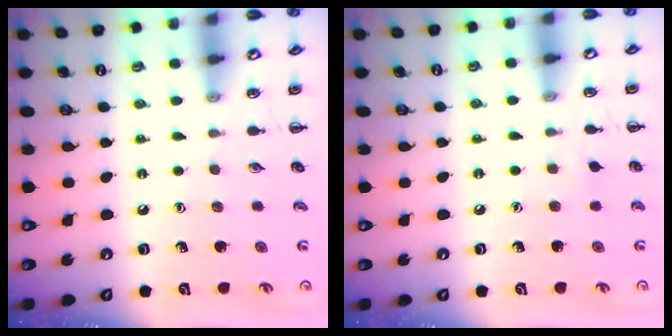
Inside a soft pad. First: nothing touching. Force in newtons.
{"total": 3.5, "press": 3.2, "slide": 1.2}